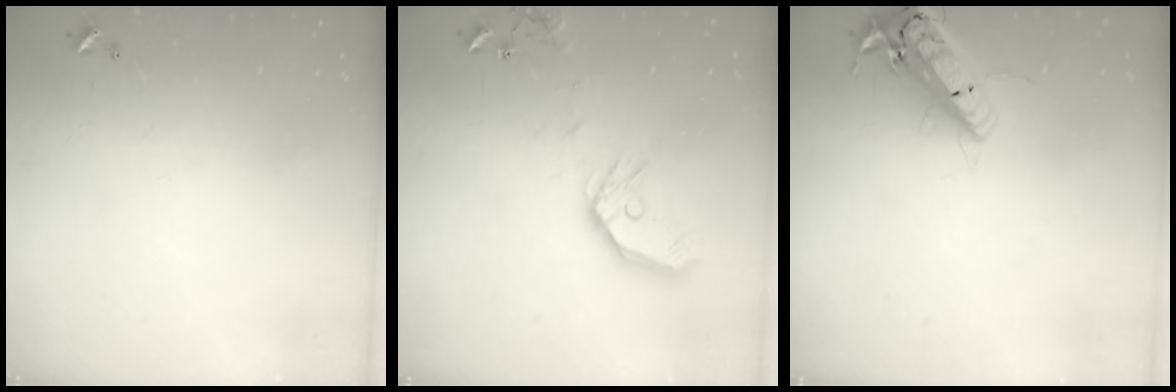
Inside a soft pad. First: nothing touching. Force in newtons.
{"total": 13.4, "press": 13.2, "slide": 2.1}
{"total": 18.4, "press": 18.1, "slide": 3.2}